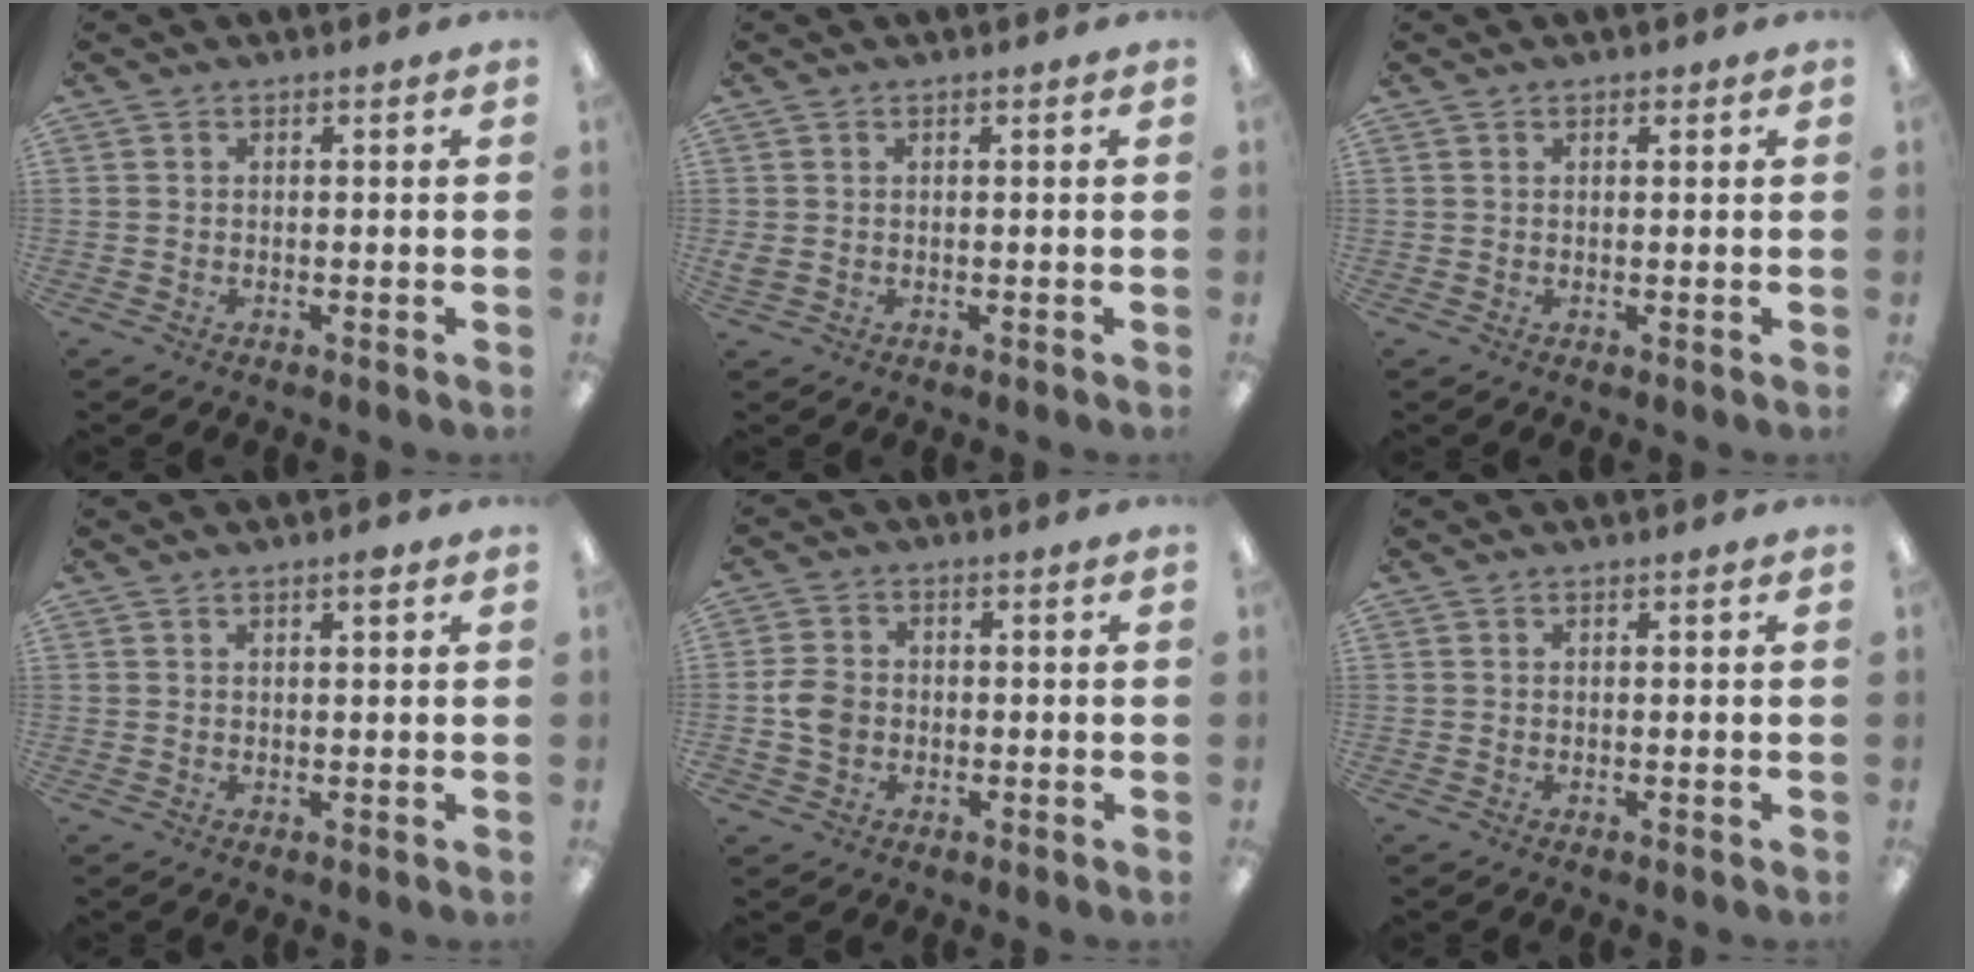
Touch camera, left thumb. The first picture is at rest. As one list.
[{"total": 1.1, "force": [-0.1, 0.9, 0.7], "torque": [-0.013, 0.003, -0.002]}, {"total": 1.4, "force": [0.8, 1.0, 0.6], "torque": [-0.005, -0.001, 0.012]}, {"total": 1.7, "force": [1.2, 0.4, 1.2], "torque": [-0.017, -0.001, 0.018]}, {"total": 5.8, "force": [-1.1, 4.9, 3.0], "torque": [-0.069, 0.008, -0.019]}, {"total": 0.0}]